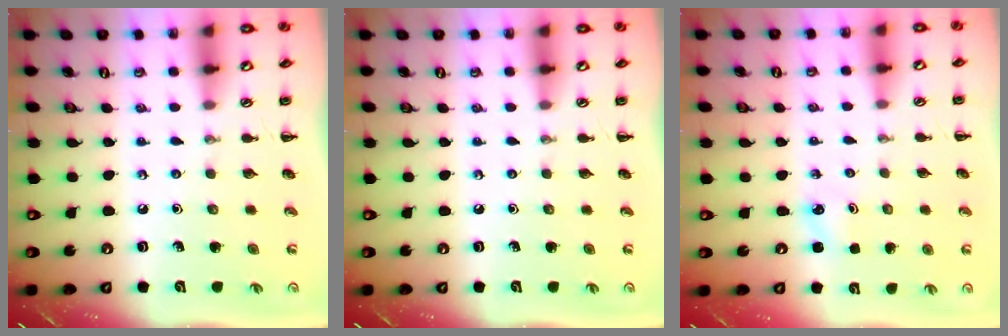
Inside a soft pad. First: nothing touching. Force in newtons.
{"total": 0.0}
{"total": 2.3, "press": 2.2, "slide": 0.7}